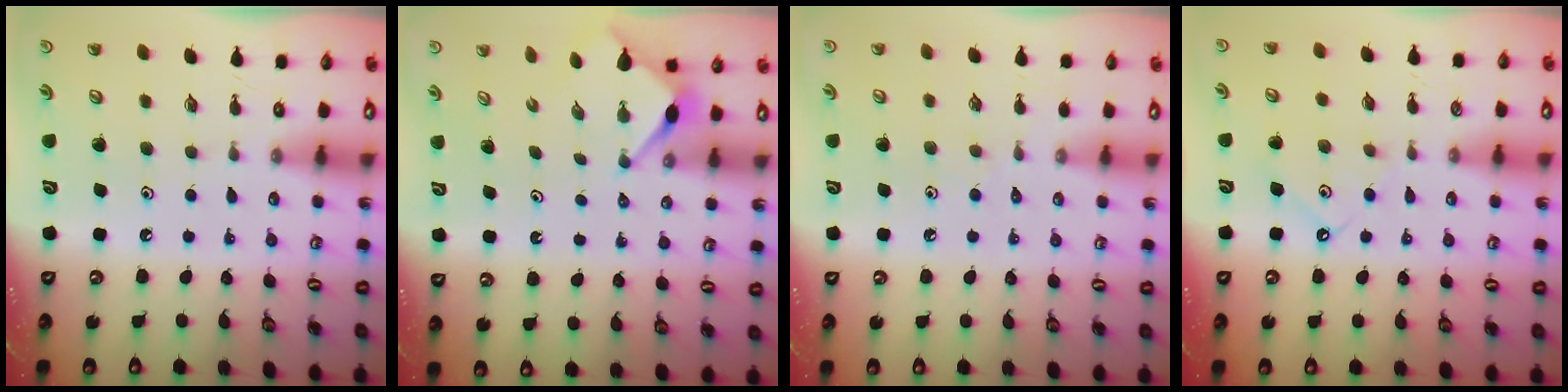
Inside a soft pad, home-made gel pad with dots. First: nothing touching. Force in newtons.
{"total": 3.3, "press": 3.3, "slide": 0.3}
{"total": 2.4, "press": 2.4, "slide": 0.5}
{"total": 5.7, "press": 5.7, "slide": 0.4}